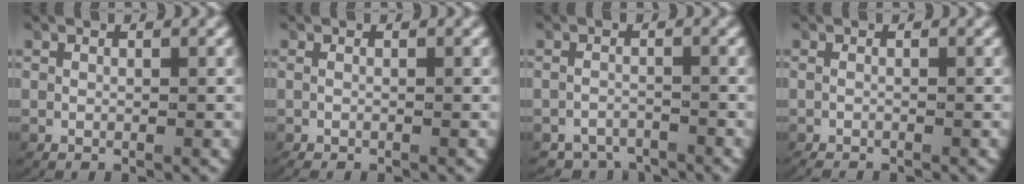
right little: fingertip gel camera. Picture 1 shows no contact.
{"total": 0.7, "force": [-0.7, 0.1, 0.3], "torque": [-0.008, -0.004, -0.010]}
{"total": 4.5, "force": [-4.2, 1.5, 0.4], "torque": [0.008, -0.016, -0.067]}
{"total": 1.2, "force": [-1.1, 0.1, 0.2], "torque": [-0.008, -0.008, -0.016]}